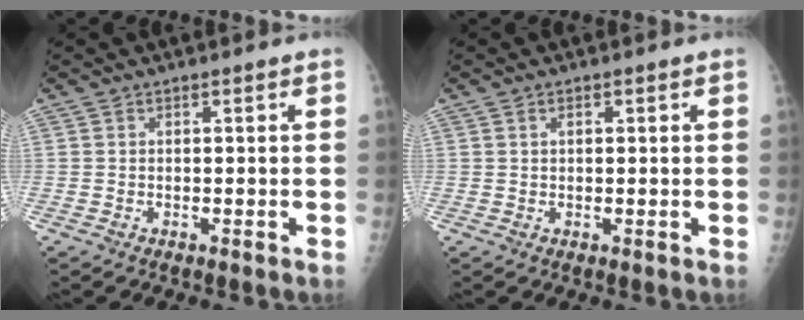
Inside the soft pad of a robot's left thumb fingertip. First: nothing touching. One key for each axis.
{"total": 1.1, "fx": 0.5, "fy": 0.7, "fz": 0.7, "tx": -0.009, "ty": 0.000, "tz": 0.007}